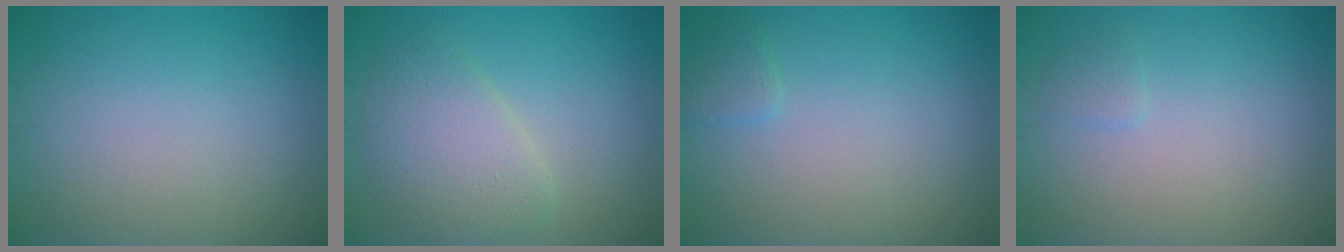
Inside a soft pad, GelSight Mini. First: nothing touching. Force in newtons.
{"total": 4.0, "press": 3.9, "slide": 0.5}
{"total": 1.0, "press": 1.0, "slide": 0.1}
{"total": 0.8, "press": 0.8, "slide": 0.1}